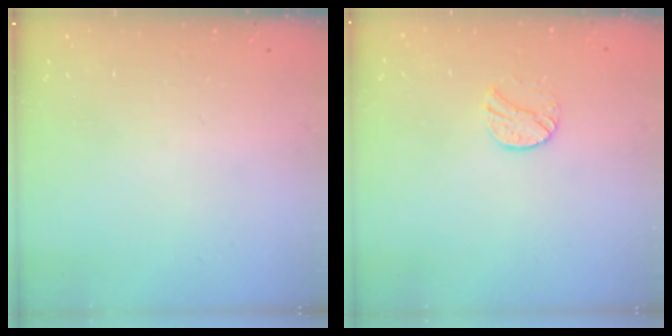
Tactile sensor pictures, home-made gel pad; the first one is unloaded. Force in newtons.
{"total": 8.0, "press": 8.0, "slide": 0.6}